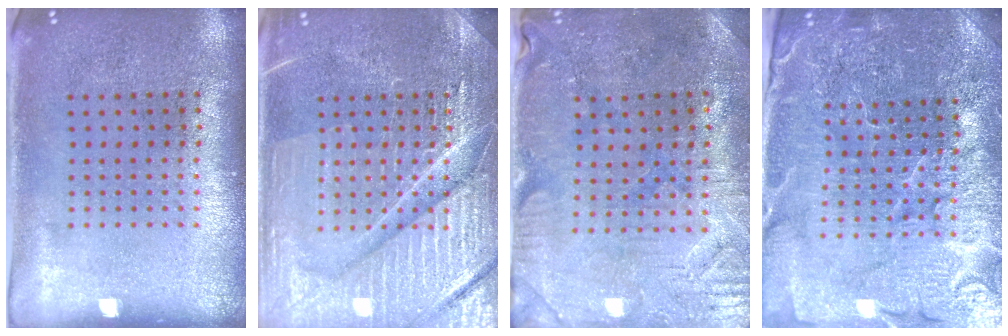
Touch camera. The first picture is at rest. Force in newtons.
{"total": 7.6, "press": 7.5, "slide": 1.0}
{"total": 0.9, "press": 0.8, "slide": 0.4}
{"total": 5.2, "press": 4.8, "slide": 2.0}